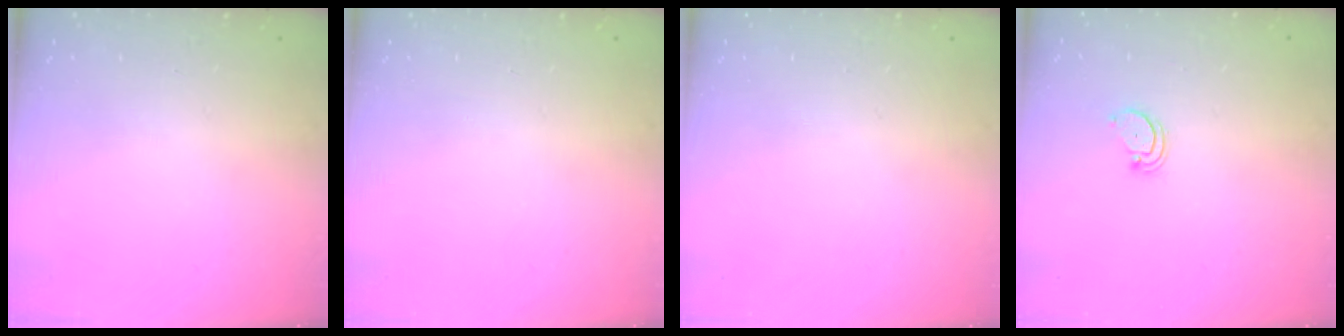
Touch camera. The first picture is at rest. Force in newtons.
{"total": 0.0}
{"total": 0.0}
{"total": 1.5, "press": 1.5, "slide": 0.2}